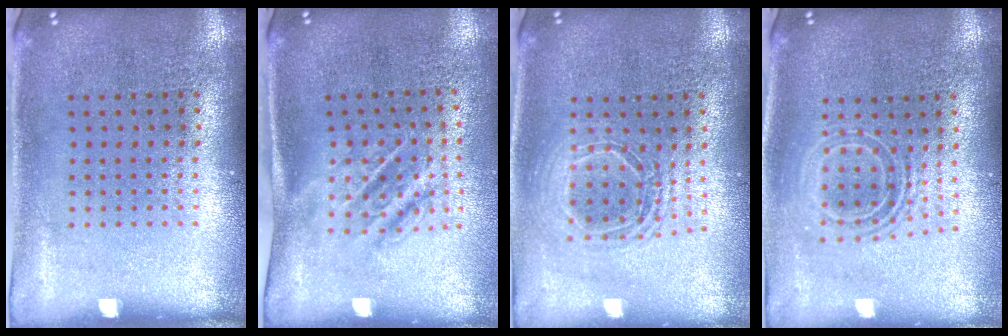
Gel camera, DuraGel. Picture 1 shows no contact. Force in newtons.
{"total": 1.7, "press": 1.1, "slide": 1.2}
{"total": 1.7, "press": 1.4, "slide": 0.9}
{"total": 1.6, "press": 1.3, "slide": 1.0}